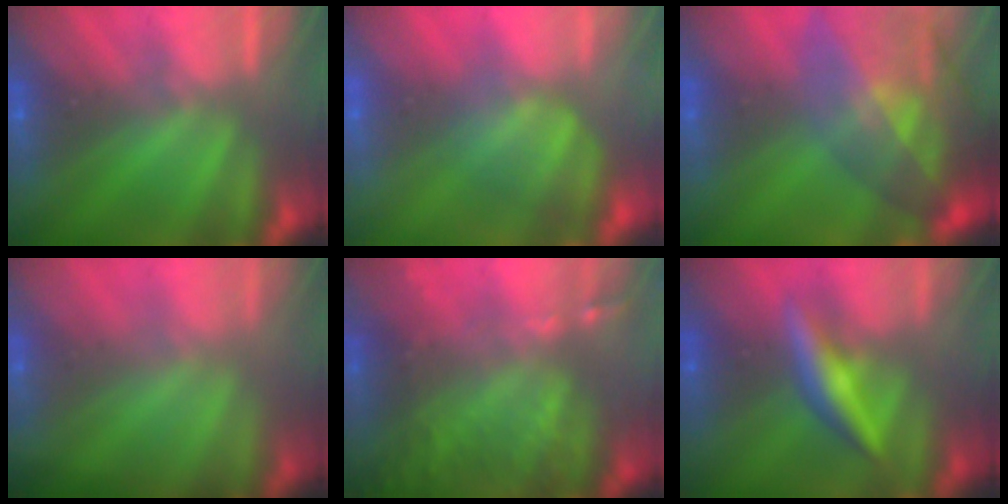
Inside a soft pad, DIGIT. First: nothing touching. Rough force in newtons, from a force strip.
{"total": 2.9}
{"total": 7.3}
{"total": 1.4}
{"total": 8.5}
{"total": 2.8}